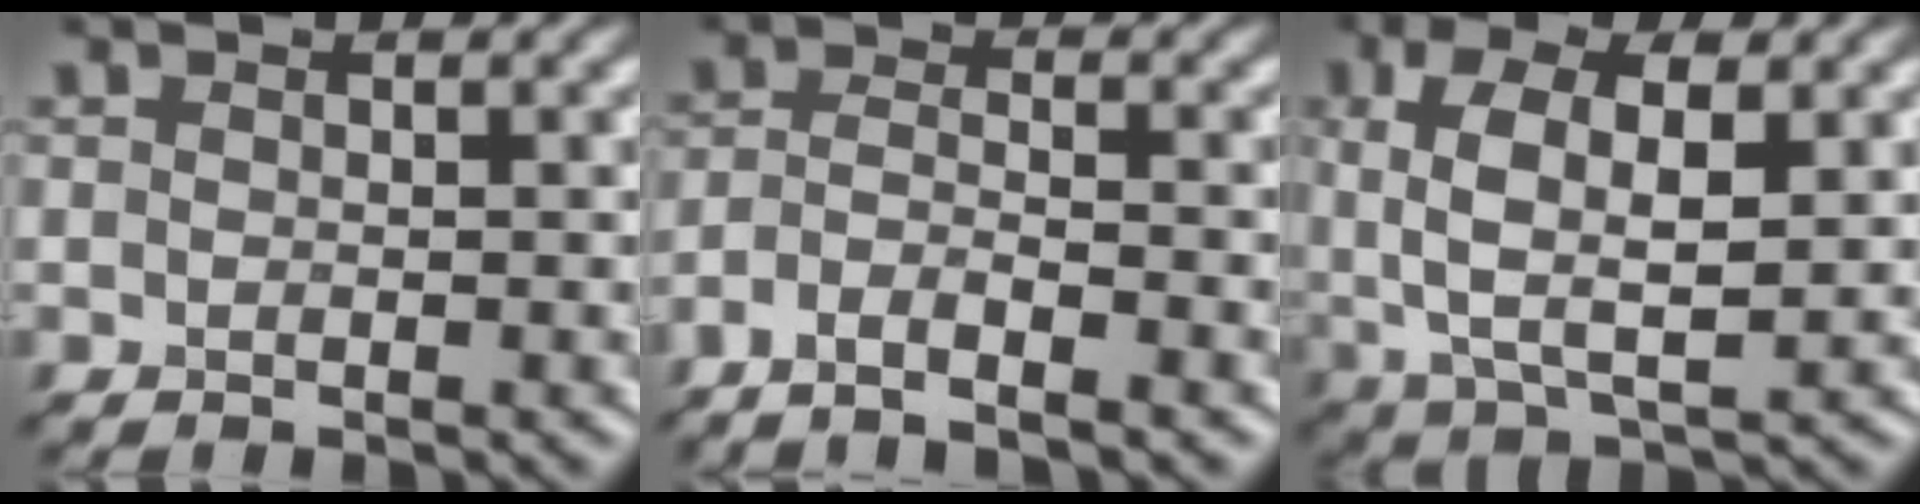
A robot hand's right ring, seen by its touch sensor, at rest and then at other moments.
{"total": 3.9, "force": [-2.9, 0.7, 2.6], "torque": [-0.049, 0.000, -0.061]}
{"total": 6.4, "force": [1.3, 3.0, 5.5], "torque": [-0.115, 0.003, 0.020]}